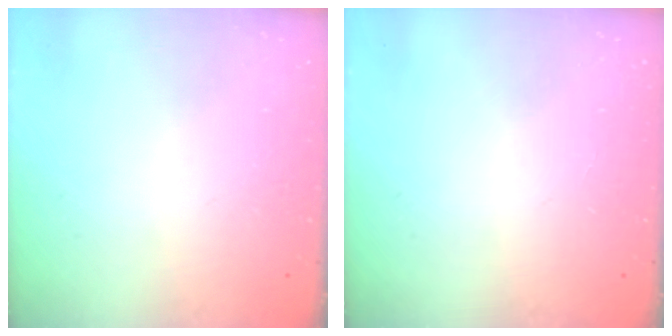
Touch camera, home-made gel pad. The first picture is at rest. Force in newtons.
{"total": 0.0}